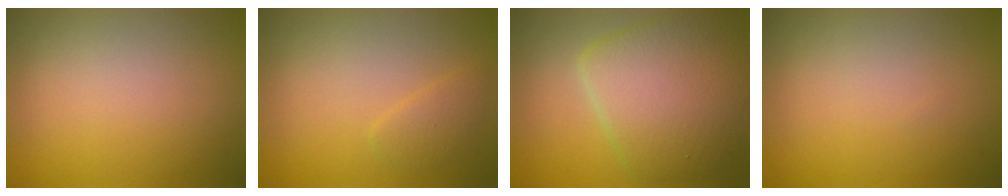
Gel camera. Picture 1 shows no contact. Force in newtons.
{"total": 1.4, "press": 1.4, "slide": 0.1}
{"total": 7.9, "press": 7.9, "slide": 0.2}
{"total": 0.0}